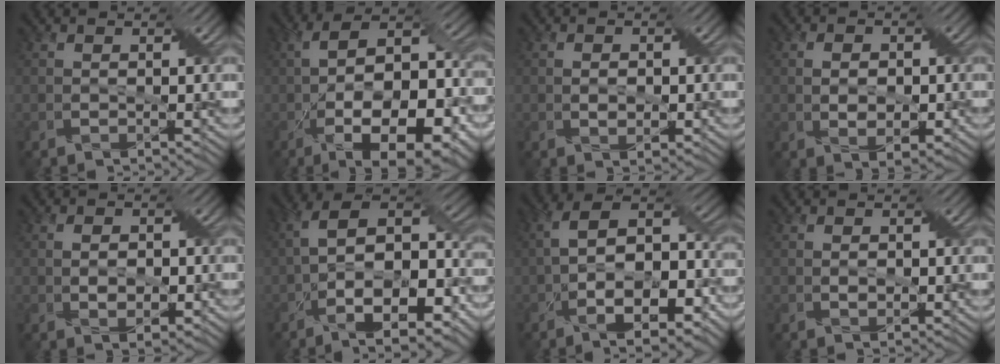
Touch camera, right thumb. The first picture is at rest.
{"total": 16.5, "force": [-5.4, 7.0, 14.0], "torque": [-0.224, -0.003, -0.076]}
{"total": 2.1, "force": [-0.1, 1.3, 1.6], "torque": [-0.030, -0.003, 0.002]}
{"total": 4.2, "force": [-0.2, 2.7, 3.2], "torque": [-0.049, -0.003, 0.002]}
{"total": 3.5, "force": [-0.3, 2.2, 2.7], "torque": [-0.040, -0.001, 0.000]}
{"total": 16.8, "force": [-6.2, 7.7, 13.6], "torque": [-0.234, -0.014, -0.093]}
{"total": 14.9, "force": [-4.9, 7.6, 11.9], "torque": [-0.201, -0.017, -0.068]}
{"total": 1.4, "force": [0.0, 0.9, 1.1], "torque": [-0.021, 0.000, 0.001]}